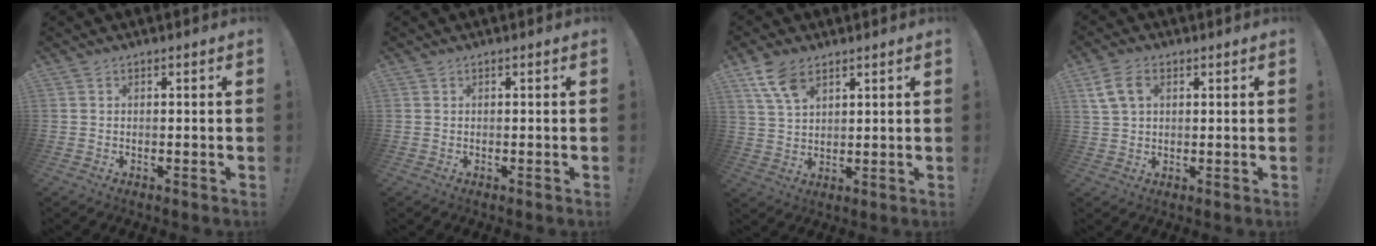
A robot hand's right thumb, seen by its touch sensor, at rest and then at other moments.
{"total": 0.0}
{"total": 8.7, "force": [5.1, 4.8, 5.2], "torque": [-0.096, -0.014, 0.100]}
{"total": 7.9, "force": [3.2, 5.0, 5.2], "torque": [-0.096, 0.004, 0.063]}